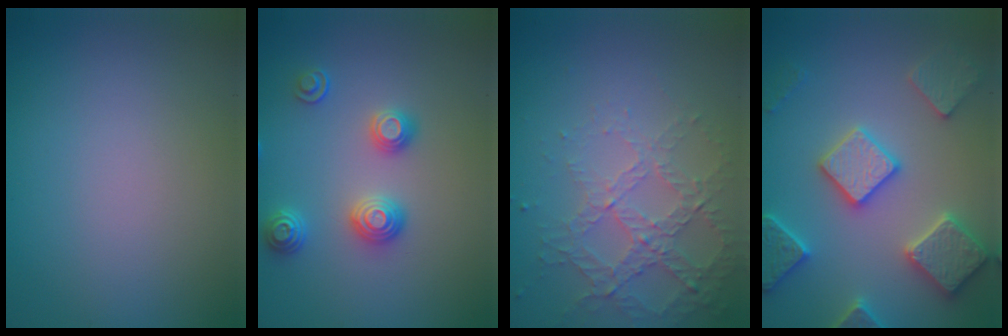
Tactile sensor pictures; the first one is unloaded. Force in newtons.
{"total": 2.9, "press": 2.7, "slide": 1.1}
{"total": 4.4, "press": 3.1, "slide": 3.2}
{"total": 5.8, "press": 5.7, "slide": 1.4}